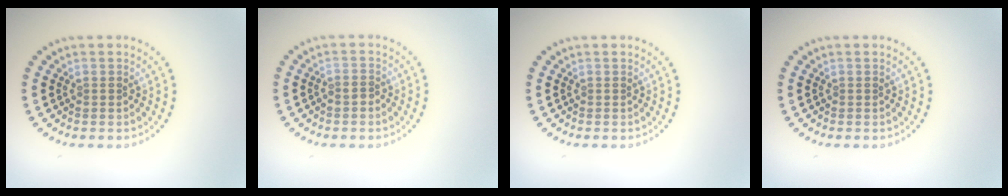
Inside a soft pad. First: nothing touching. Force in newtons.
{"total": 0.8, "press": 0.5, "slide": 0.6}
{"total": 0.0}
{"total": 0.0}